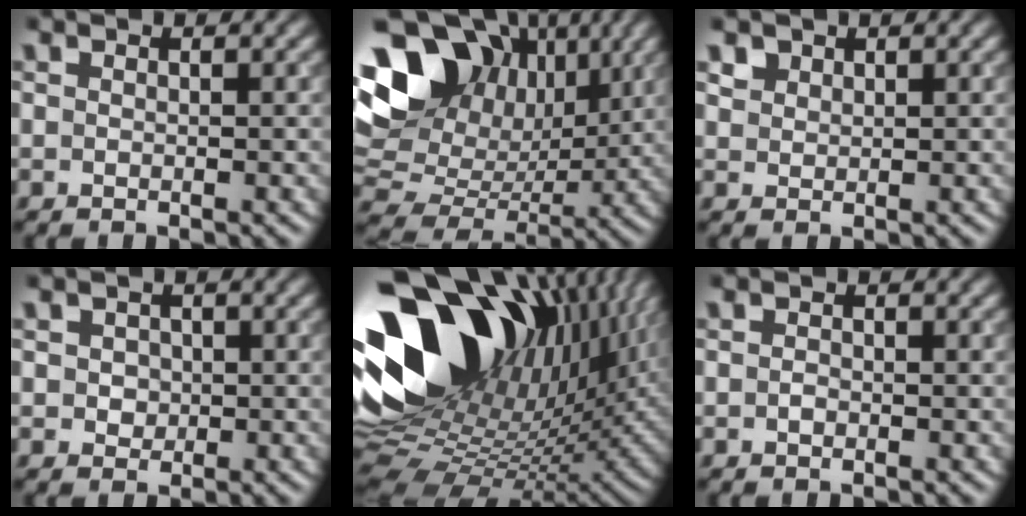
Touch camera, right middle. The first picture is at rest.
{"total": 16.7, "force": [6.3, 12.3, 9.4], "torque": [-0.183, 0.044, 0.109]}
{"total": 1.2, "force": [0.9, 0.8, 0.1], "torque": [-0.005, -0.001, 0.019]}
{"total": 1.3, "force": [0.1, 1.2, 0.5], "torque": [-0.006, -0.002, 0.003]}
{"total": 19.7, "force": [6.3, 12.7, 13.6], "torque": [-0.248, 0.014, 0.126]}
{"total": 0.6, "force": [-0.2, 0.4, 0.4], "torque": [-0.008, 0.000, -0.004]}